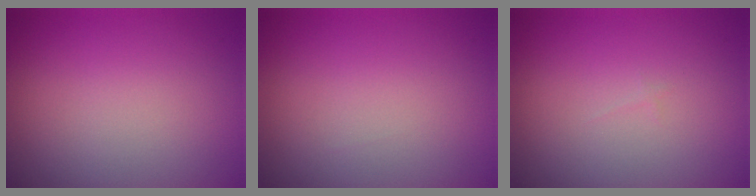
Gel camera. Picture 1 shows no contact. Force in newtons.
{"total": 0.0}
{"total": 0.0}